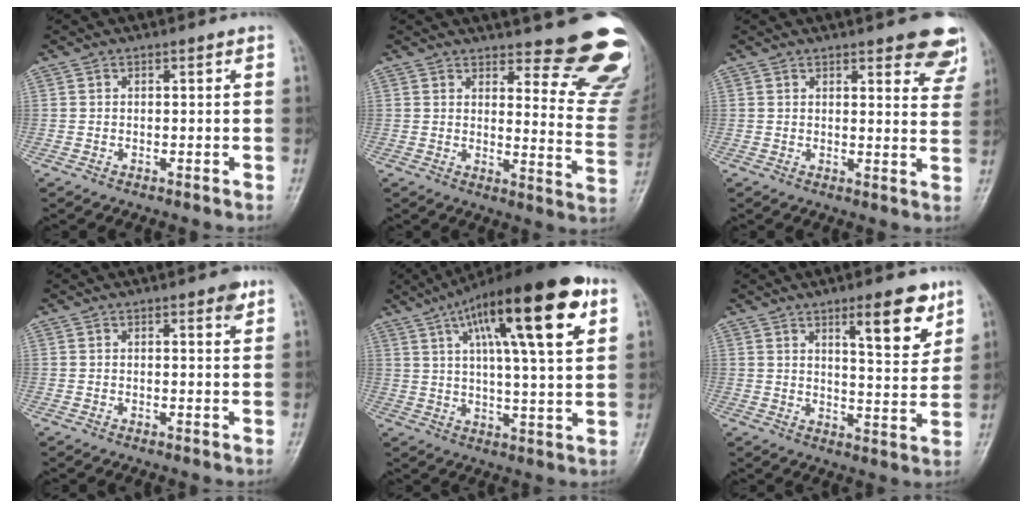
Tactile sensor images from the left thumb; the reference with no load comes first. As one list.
[{"total": 16.4, "force": [13.2, 4.2, 8.8], "torque": [-0.062, -0.116, 0.149]}, {"total": 10.4, "force": [7.1, 3.2, 6.8], "torque": [-0.048, -0.033, 0.075]}, {"total": 2.2, "force": [1.3, 0.7, 1.6], "torque": [-0.020, -0.006, 0.016]}, {"total": 22.3, "force": [9.6, 5.4, 19.5], "torque": [-0.295, 0.000, 0.146]}, {"total": 10.2, "force": [6.0, 2.8, 7.8], "torque": [-0.097, -0.040, 0.091]}]